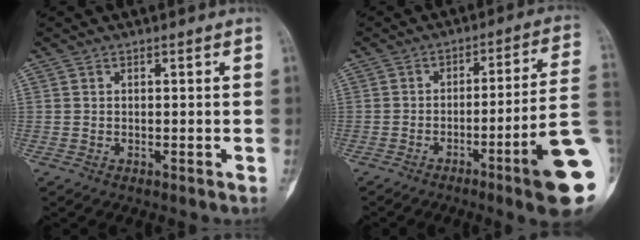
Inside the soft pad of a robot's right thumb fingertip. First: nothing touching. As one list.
[{"total": 15.2, "force": [-5.5, 0.3, 14.1], "torque": [-0.154, 0.026, -0.082]}]